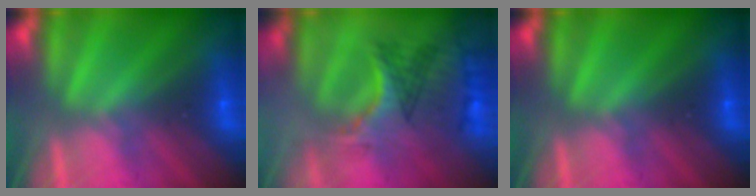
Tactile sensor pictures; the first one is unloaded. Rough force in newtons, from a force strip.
{"total": 2.9}
{"total": 0.0}